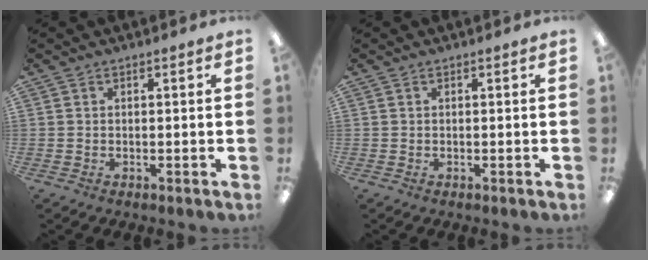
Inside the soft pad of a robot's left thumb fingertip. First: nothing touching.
{"total": 0.0}